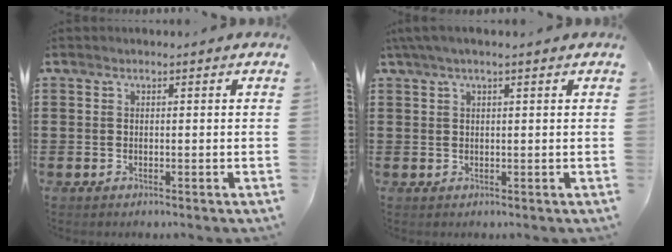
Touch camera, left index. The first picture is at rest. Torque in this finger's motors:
{"motor_torque": [2.14, 0.00, 0.19, 0.07]}